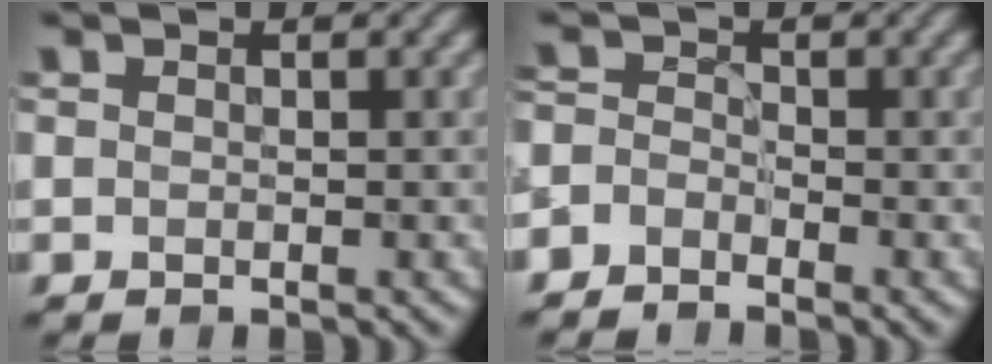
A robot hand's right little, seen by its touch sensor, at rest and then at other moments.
{"total": 2.1, "force": [-1.9, 0.9, 0.3], "torque": [-0.006, 0.004, -0.048]}